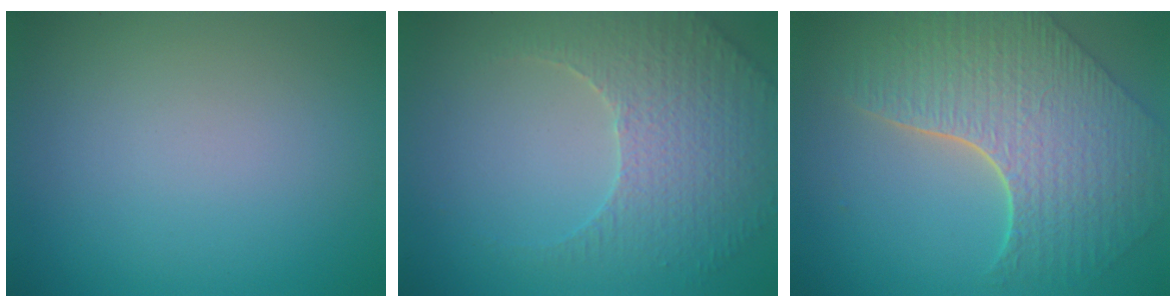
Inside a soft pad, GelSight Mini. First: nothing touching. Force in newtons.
{"total": 3.8, "press": 3.6, "slide": 1.2}
{"total": 8.4, "press": 6.1, "slide": 5.7}